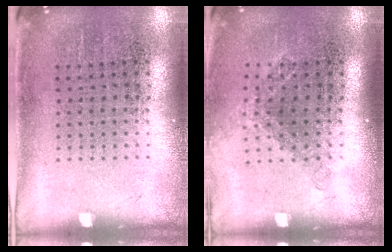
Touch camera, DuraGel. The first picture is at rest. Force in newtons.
{"total": 1.2, "press": 0.9, "slide": 0.7}